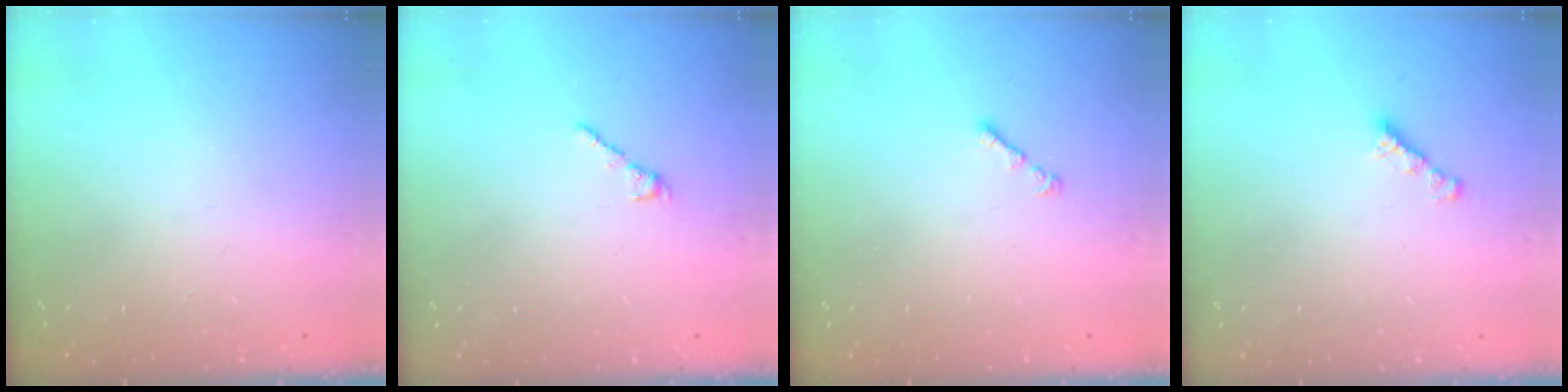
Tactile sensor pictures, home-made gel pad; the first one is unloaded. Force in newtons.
{"total": 2.2, "press": 2.2, "slide": 0.4}
{"total": 0.9, "press": 0.8, "slide": 0.5}
{"total": 3.0, "press": 3.0, "slide": 0.1}